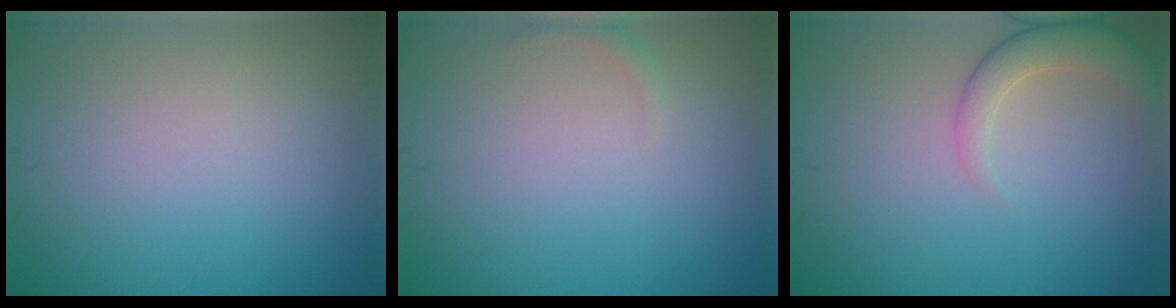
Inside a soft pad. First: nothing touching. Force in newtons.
{"total": 0.8, "press": 0.8, "slide": 0.1}
{"total": 3.7, "press": 3.7, "slide": 0.2}